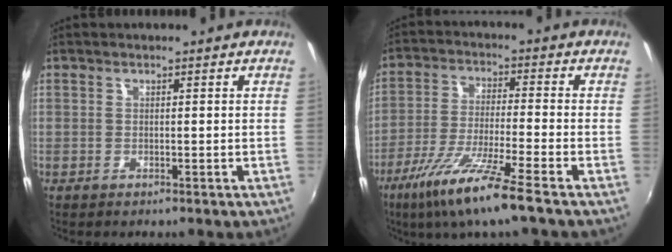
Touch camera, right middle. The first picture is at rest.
{"total": 12.3, "force": [-7.9, 0.0, 9.4], "torque": [-0.199, -0.029, -0.146]}